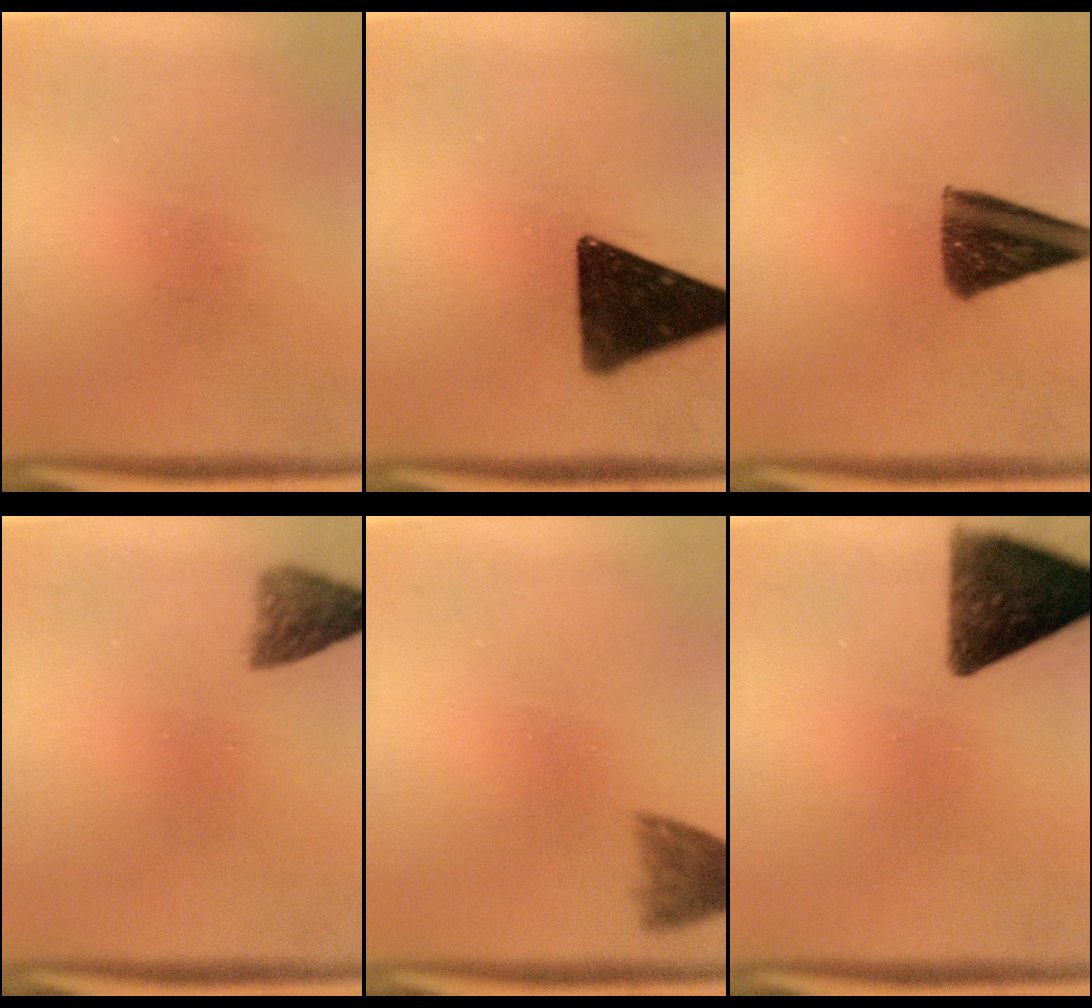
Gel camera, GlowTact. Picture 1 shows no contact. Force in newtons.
{"total": 15.1}
{"total": 10.8}
{"total": 3.6}
{"total": 3.8}
{"total": 11.8}